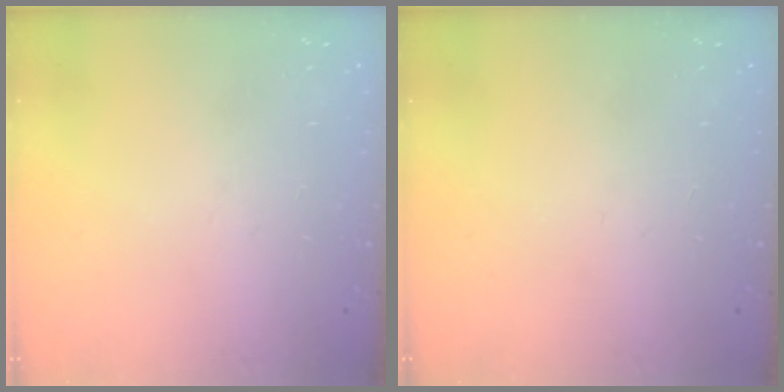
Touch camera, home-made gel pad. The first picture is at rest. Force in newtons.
{"total": 0.0}